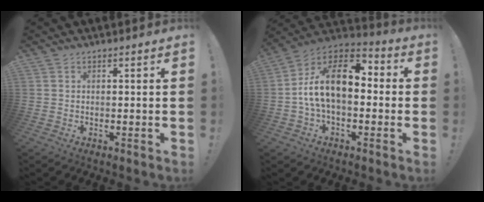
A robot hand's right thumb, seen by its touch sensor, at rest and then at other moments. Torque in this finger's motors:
{"motor_torque": [2.41, 2.53, 0.89, -0.26, 0.37]}